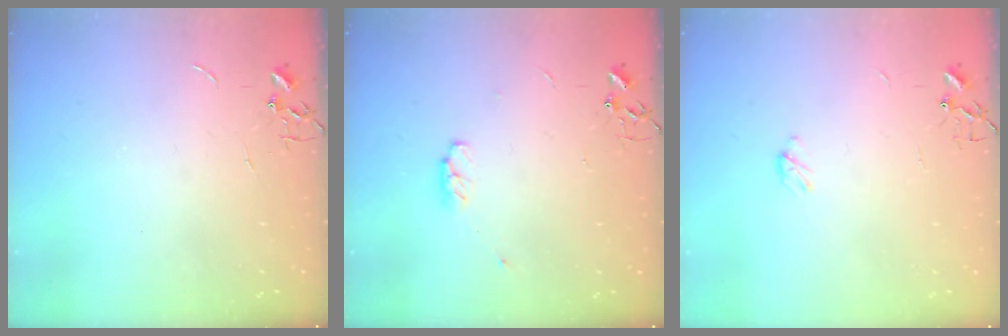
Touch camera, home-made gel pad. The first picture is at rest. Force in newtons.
{"total": 4.0, "press": 4.0, "slide": 0.6}
{"total": 2.9, "press": 2.9, "slide": 0.4}